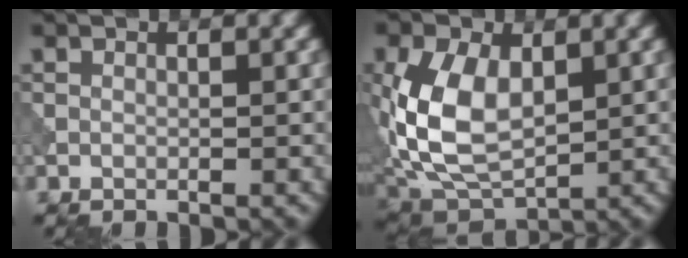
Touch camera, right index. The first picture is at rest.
{"total": 9.2, "force": [0.8, 5.7, 7.2], "torque": [-0.164, 0.002, 0.012]}